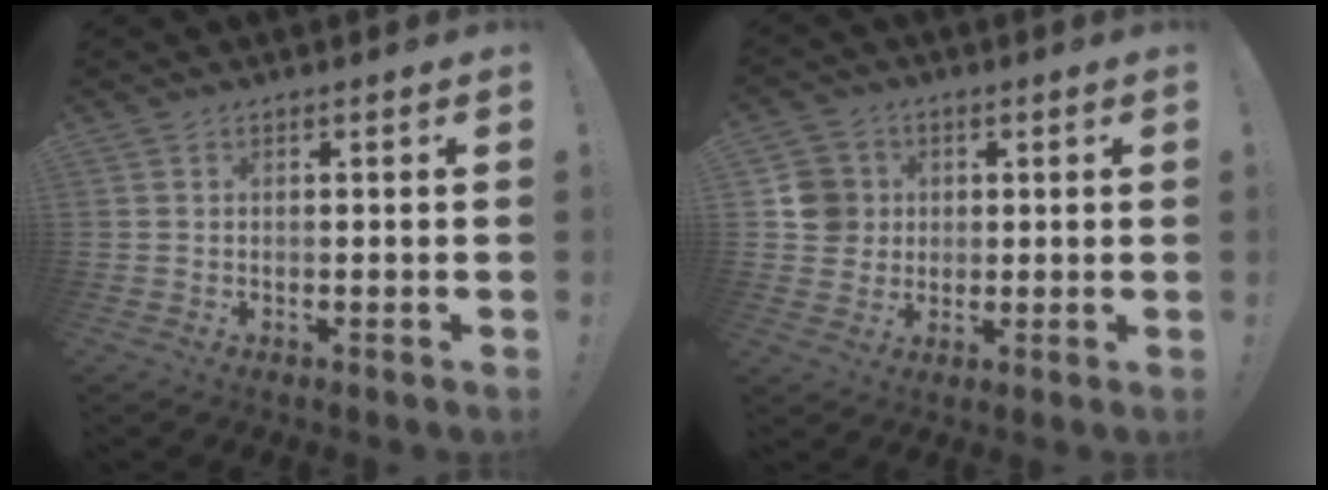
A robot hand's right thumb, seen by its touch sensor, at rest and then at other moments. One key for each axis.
{"total": 8.2, "fx": 1.6, "fy": 7.8, "fz": 1.8, "tx": -0.021, "ty": -0.005, "tz": 0.035}